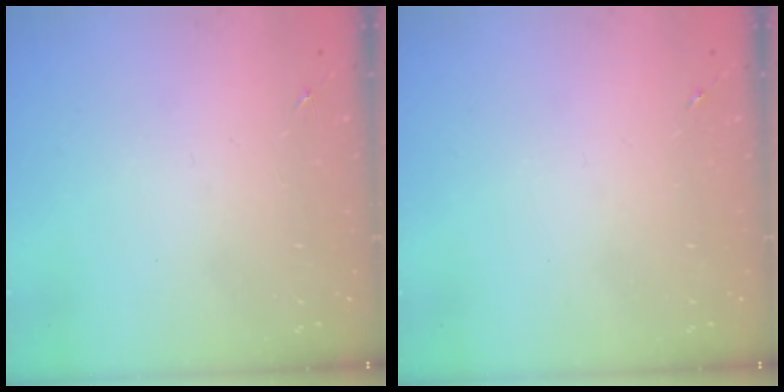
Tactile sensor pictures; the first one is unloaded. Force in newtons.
{"total": 0.0}